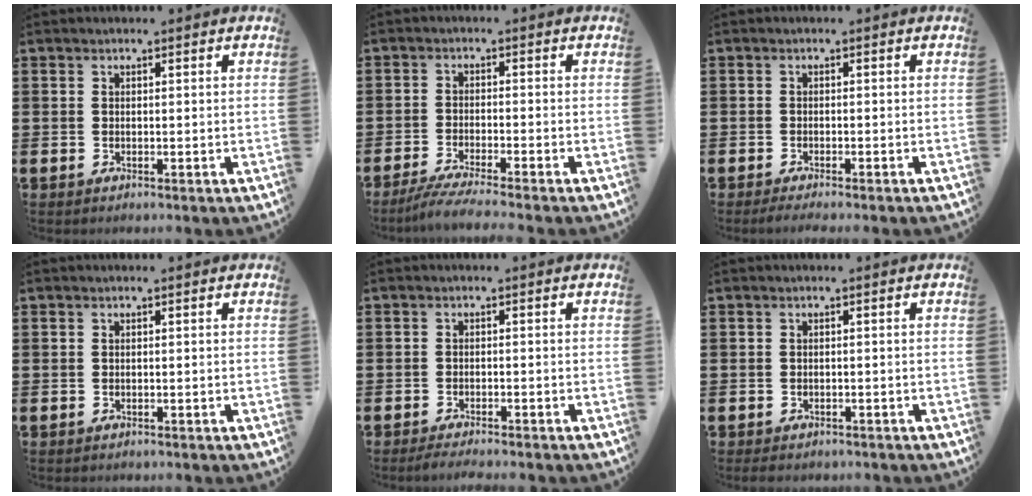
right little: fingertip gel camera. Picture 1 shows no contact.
{"total": 3.4, "force": [-2.6, -0.2, 2.1], "torque": [-0.040, -0.009, -0.048]}
{"total": 0.9, "force": [-0.6, 0.0, 0.6], "torque": [-0.010, -0.001, -0.013]}
{"total": 0.0}
{"total": 1.4, "force": [-1.2, 0.0, 0.6], "torque": [-0.011, 0.002, -0.024]}
{"total": 0.8, "force": [-0.7, 0.2, 0.2], "torque": [-0.007, 0.000, -0.015]}